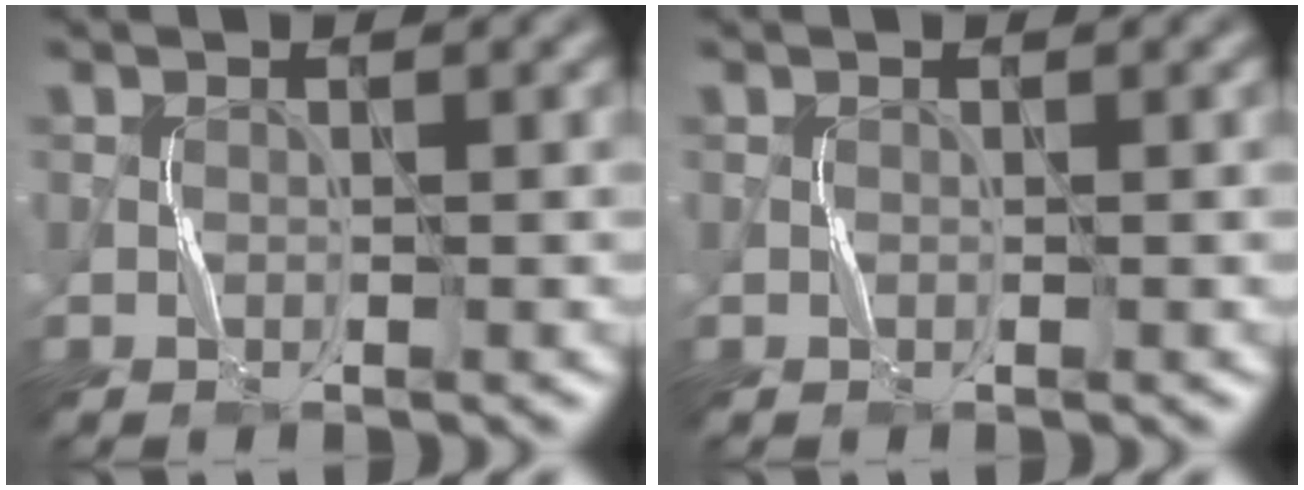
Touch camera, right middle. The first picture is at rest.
{"total": 0.0}